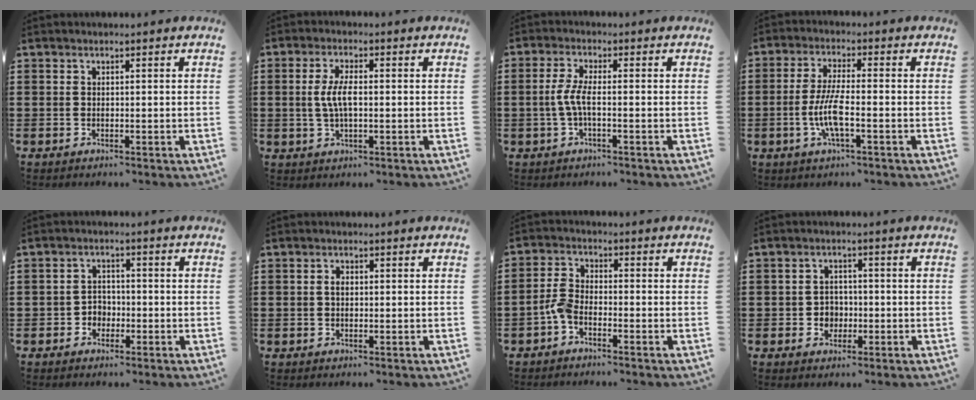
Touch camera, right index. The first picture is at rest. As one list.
[{"total": 4.8, "force": [0.0, 1.8, 4.5], "torque": [-0.099, 0.000, -0.007]}, {"total": 3.9, "force": [-0.8, 0.8, 3.8], "torque": [-0.098, -0.009, -0.026]}, {"total": 6.3, "force": [-1.7, 1.2, 6.0], "torque": [-0.137, -0.013, -0.040]}, {"total": 2.5, "force": [-1.2, 2.0, 0.6], "torque": [-0.021, 0.004, -0.029]}, {"total": 1.3, "force": [0.1, 0.8, 1.0], "torque": [-0.022, 0.005, 0.000]}, {"total": 3.5, "force": [-2.2, 1.5, 2.2], "torque": [-0.069, -0.001, -0.049]}, {"total": 2.8, "force": [-0.8, 2.6, 0.8], "torque": [-0.026, 0.005, -0.020]}]